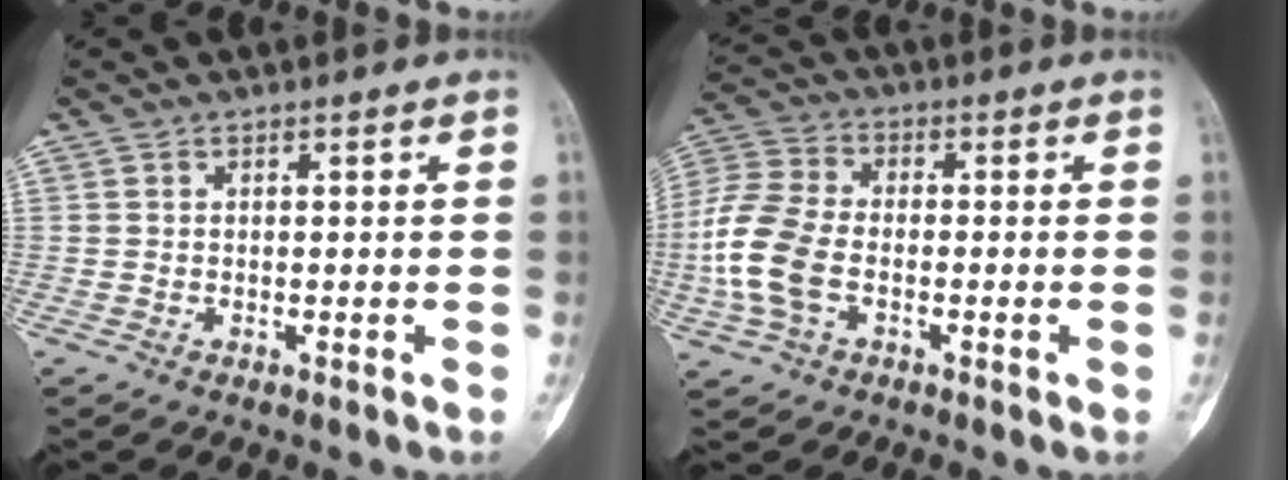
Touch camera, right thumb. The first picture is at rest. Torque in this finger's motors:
{"motor_torque": [-0.59, 1.20, -0.18, 0.06, 0.47]}